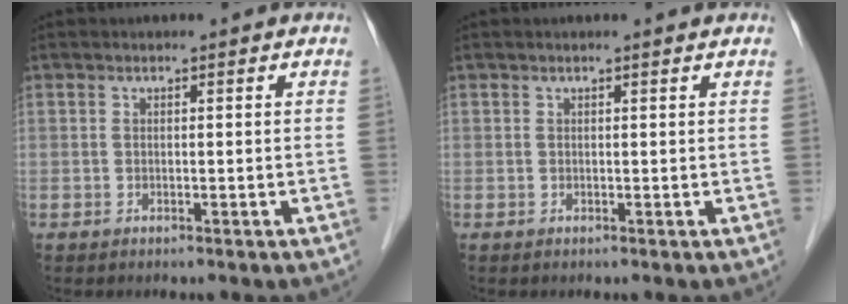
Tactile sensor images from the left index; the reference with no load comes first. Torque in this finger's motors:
{"motor_torque": [0.90, -0.92, 0.03, 0.00]}